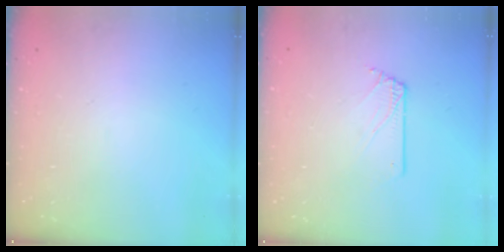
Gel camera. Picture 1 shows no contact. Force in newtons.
{"total": 1.7, "press": 1.7, "slide": 0.2}